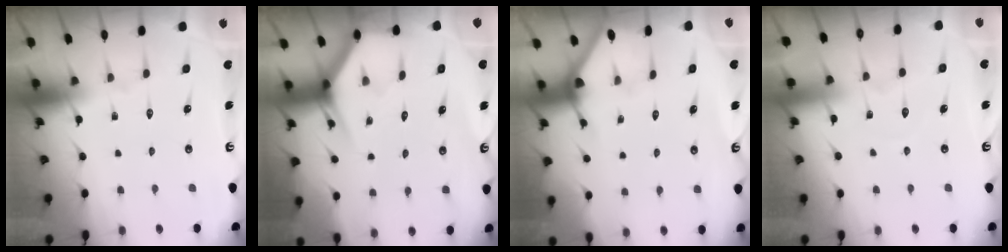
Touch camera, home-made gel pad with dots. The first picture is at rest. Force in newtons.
{"total": 3.5, "press": 3.5, "slide": 0.2}
{"total": 2.2, "press": 2.2, "slide": 0.1}
{"total": 4.6, "press": 4.6, "slide": 0.3}